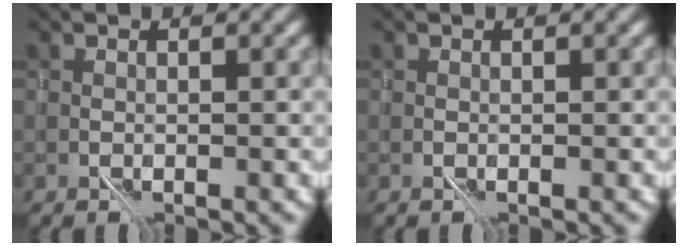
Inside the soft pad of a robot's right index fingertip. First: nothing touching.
{"total": 0.0}